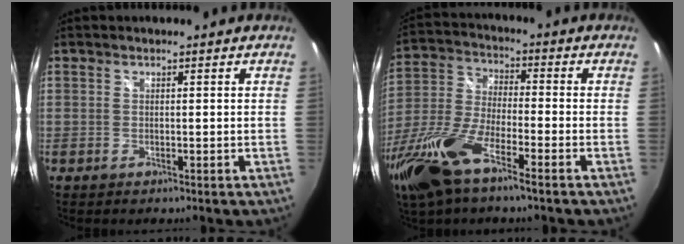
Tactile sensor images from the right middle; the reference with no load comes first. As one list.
[{"total": 17.3, "force": [-10.5, 4.6, 12.9], "torque": [-0.291, -0.039, -0.214]}]